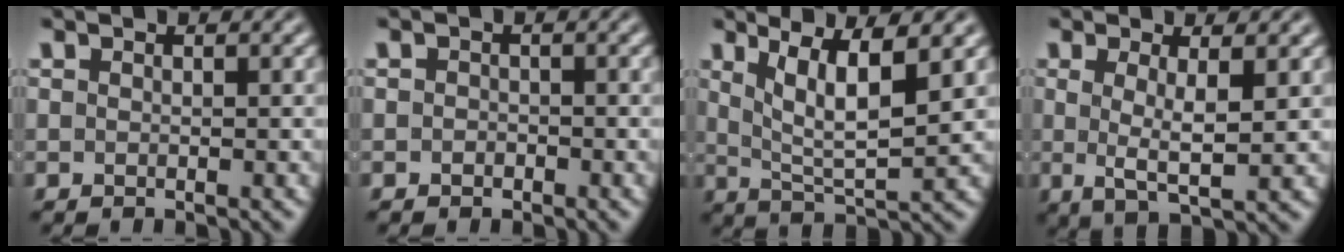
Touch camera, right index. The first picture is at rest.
{"total": 0.8, "force": [-0.8, 0.1, -0.2], "torque": [0.006, -0.010, -0.009]}
{"total": 5.9, "force": [2.0, 2.0, 5.2], "torque": [-0.084, -0.021, 0.046]}
{"total": 4.0, "force": [0.3, 0.7, 3.9], "torque": [-0.069, -0.018, 0.015]}